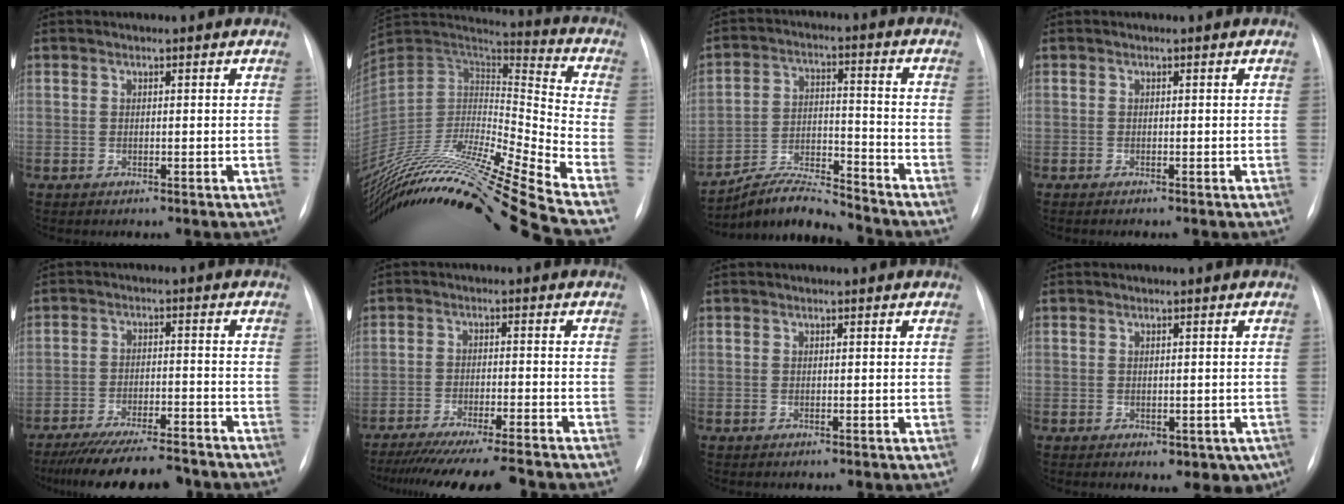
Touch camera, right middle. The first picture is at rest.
{"total": 34.4, "force": [-28.2, -0.4, 19.6], "torque": [-0.342, -0.057, -0.475]}
{"total": 9.2, "force": [-9.0, 0.0, 1.7], "torque": [-0.031, 0.014, -0.162]}
{"total": 0.9, "force": [-0.8, 0.0, 0.5], "torque": [-0.006, -0.003, -0.008]}
{"total": 15.4, "force": [-13.7, 1.9, 6.7], "torque": [-0.118, -0.019, -0.200]}
{"total": 16.6, "force": [-14.8, 0.3, 7.6], "torque": [-0.122, -0.044, -0.215]}
{"total": 0.0}
{"total": 4.8, "force": [-2.3, 2.9, 3.0], "torque": [-0.012, 0.004, -0.022]}